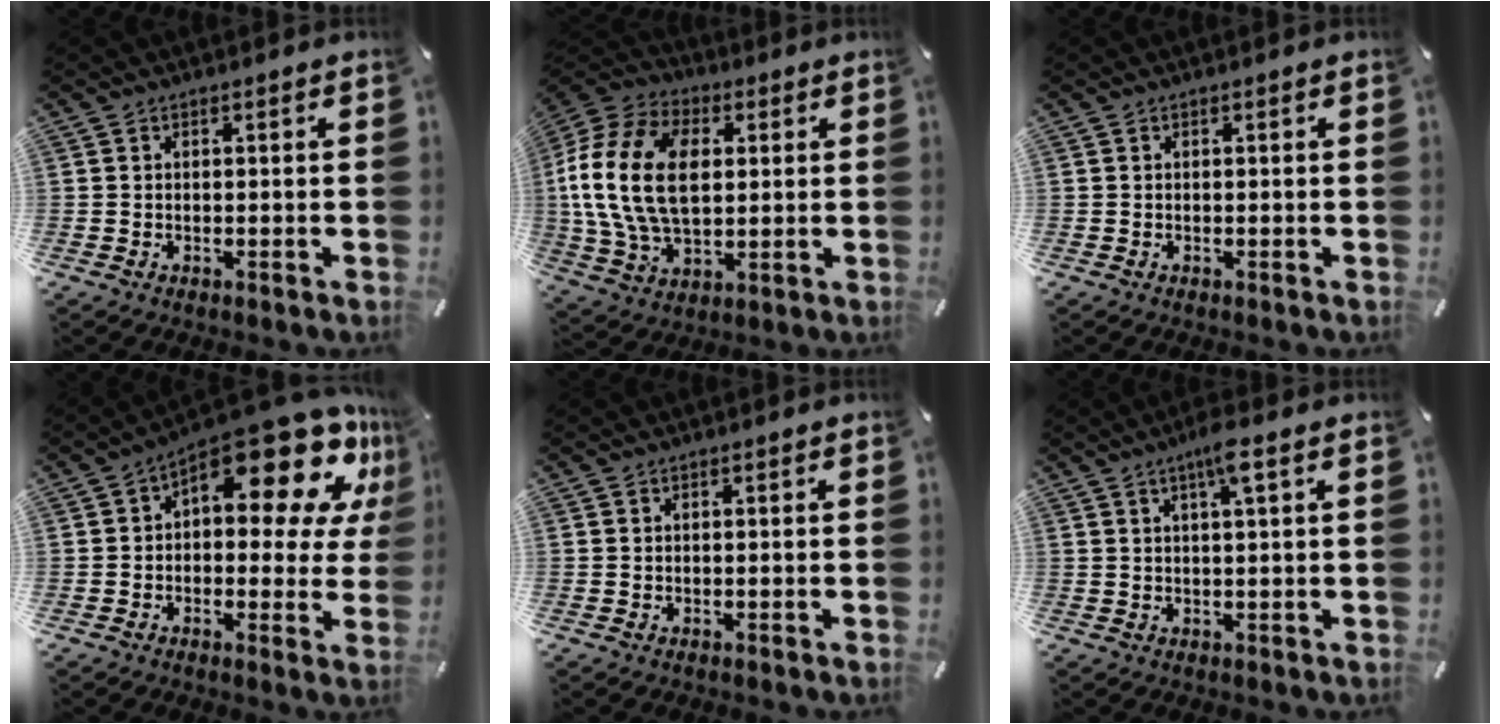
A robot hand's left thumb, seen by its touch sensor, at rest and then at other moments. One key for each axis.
{"total": 19.8, "fx": 2.0, "fy": 13.3, "fz": 14.4, "tx": -0.321, "ty": 0.009, "tz": 0.032}
{"total": 0.0}
{"total": 19.4, "fx": 10.7, "fy": 8.0, "fz": 14.0, "tx": -0.196, "ty": -0.085, "tz": 0.178}
{"total": 0.0}
{"total": 5.2, "fx": 2.6, "fy": 0.5, "fz": 4.5, "tx": -0.084, "ty": -0.001, "tz": 0.040}